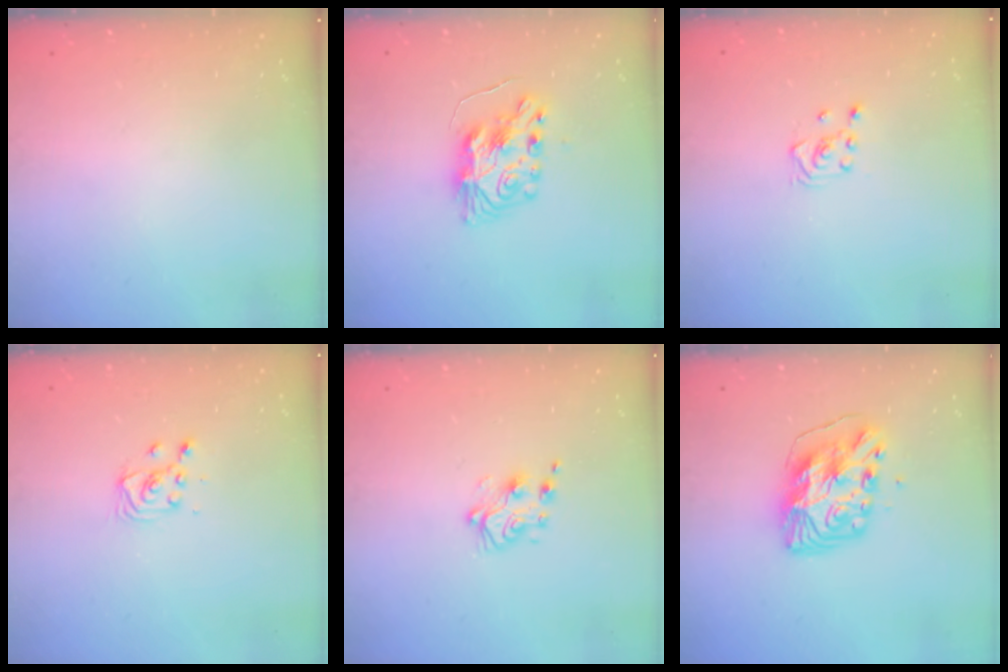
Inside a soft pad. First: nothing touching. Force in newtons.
{"total": 9.0, "press": 9.0, "slide": 0.5}
{"total": 3.1, "press": 3.0, "slide": 0.8}
{"total": 3.8, "press": 3.7, "slide": 0.4}
{"total": 5.9, "press": 5.9, "slide": 0.5}
{"total": 11.3, "press": 11.3, "slide": 1.1}